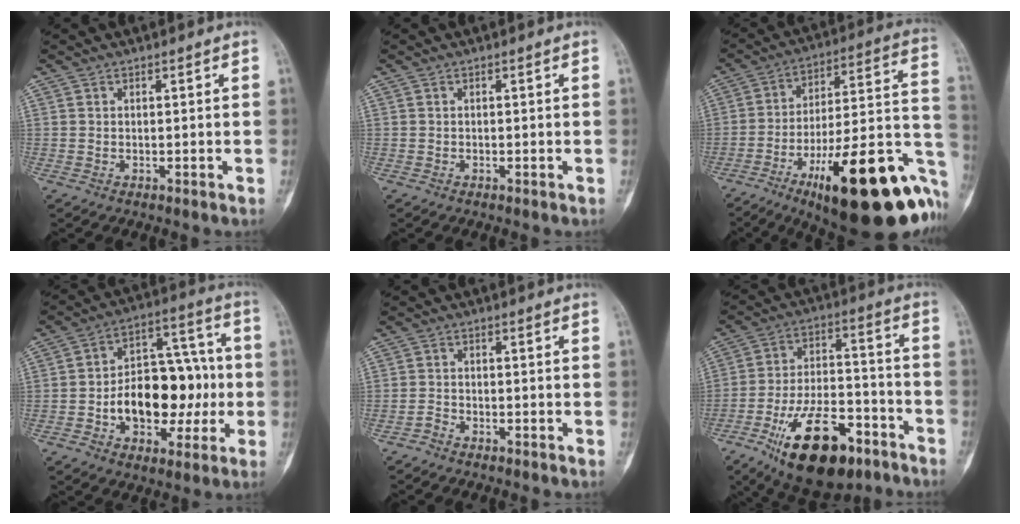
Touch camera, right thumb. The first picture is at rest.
{"total": 0.0}
{"total": 32.4, "force": [-13.5, 9.8, 27.7], "torque": [-0.320, 0.060, -0.195]}
{"total": 18.5, "force": [-2.9, 12.0, 13.8], "torque": [-0.163, 0.049, -0.035]}
{"total": 1.6, "force": [-1.4, 0.7, 0.3], "torque": [-0.010, 0.009, -0.028]}
{"total": 21.2, "force": [-11.9, 9.7, 14.6], "torque": [-0.247, 0.066, -0.192]}